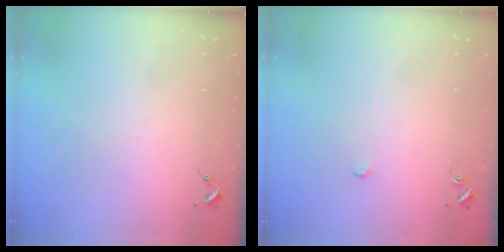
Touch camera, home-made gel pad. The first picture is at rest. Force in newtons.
{"total": 2.6, "press": 2.6, "slide": 0.2}